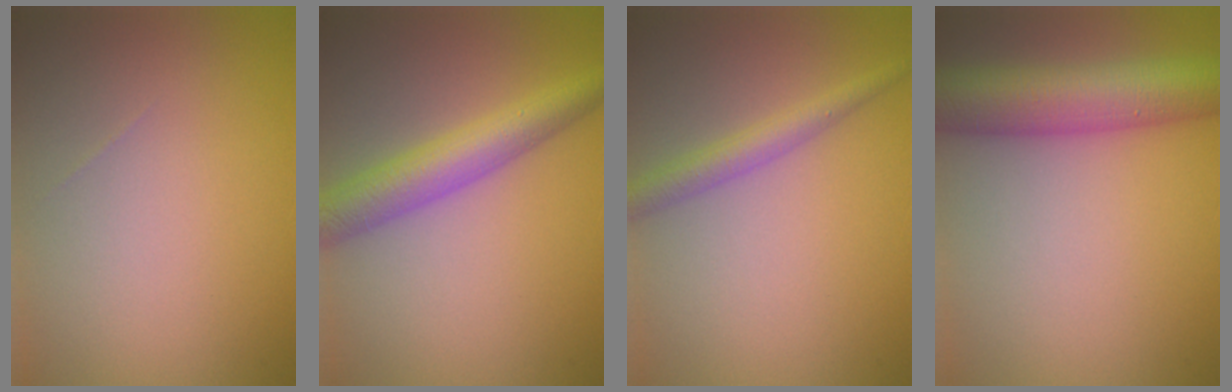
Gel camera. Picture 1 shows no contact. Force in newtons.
{"total": 5.1, "press": 5.1, "slide": 0.1}
{"total": 2.5, "press": 2.5, "slide": 0.0}
{"total": 8.1, "press": 8.1, "slide": 0.3}